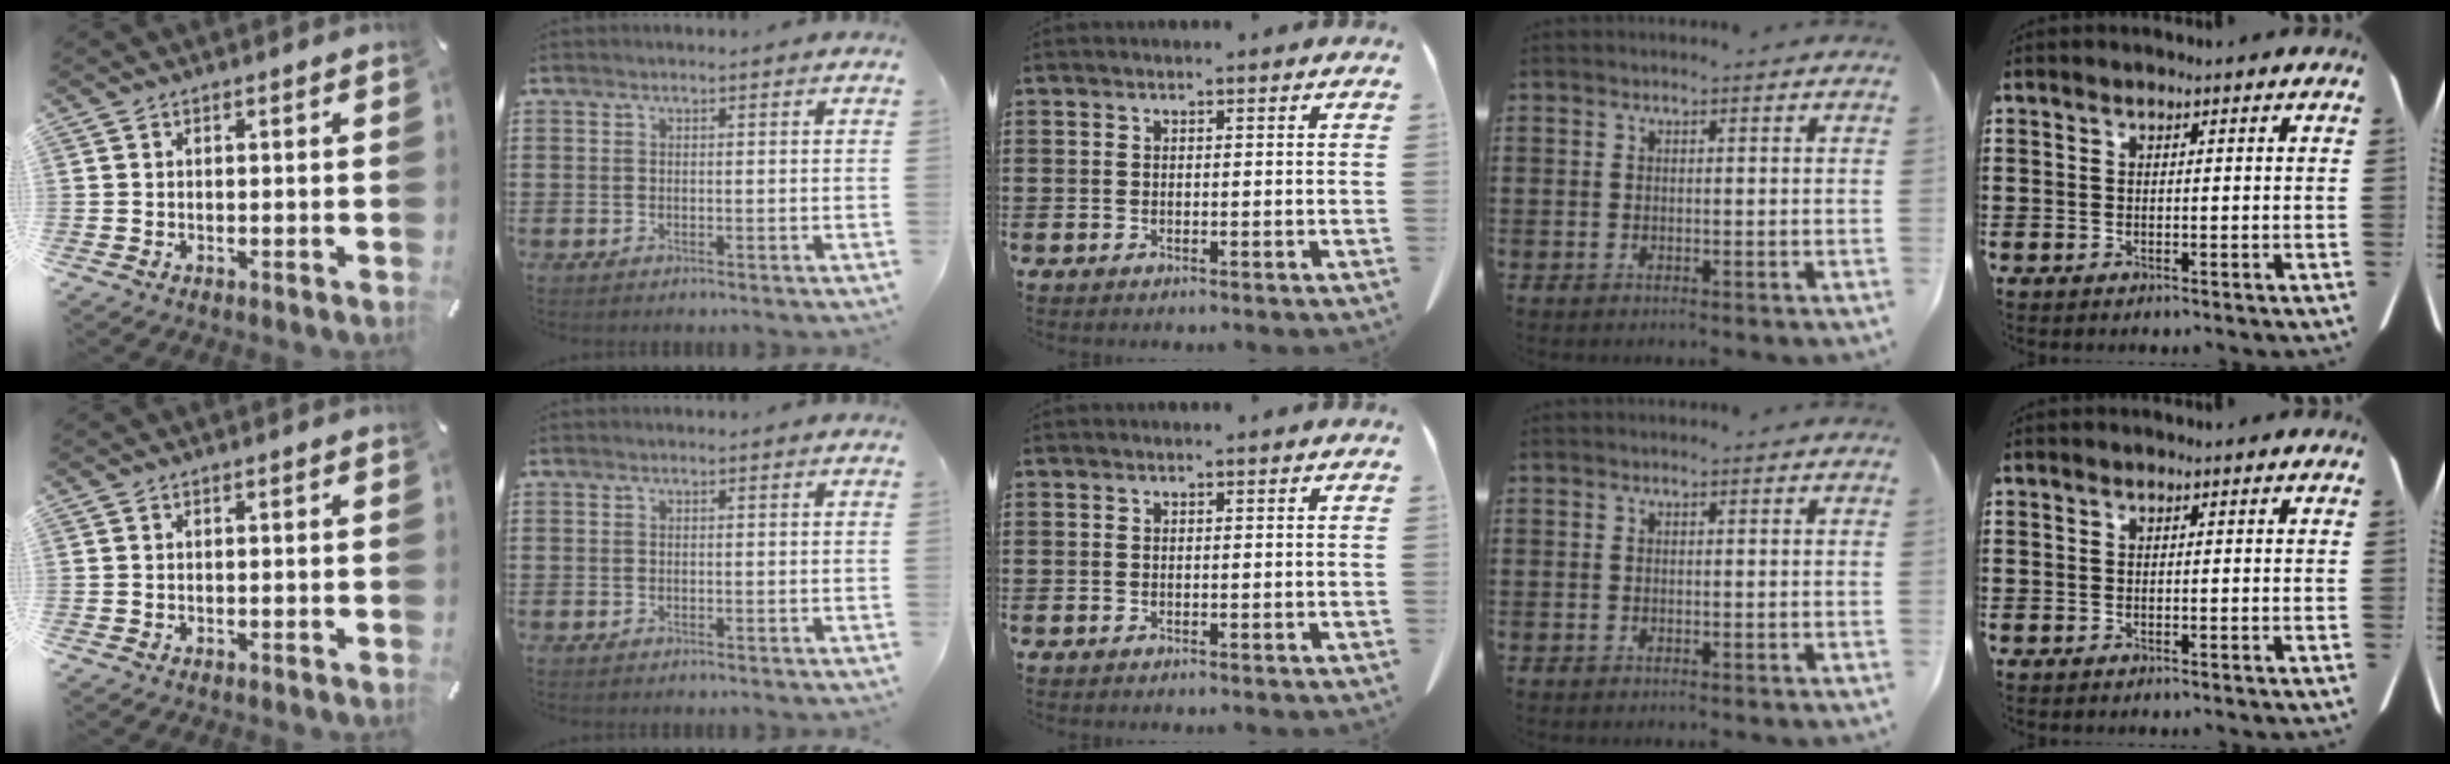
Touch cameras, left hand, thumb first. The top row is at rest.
{}